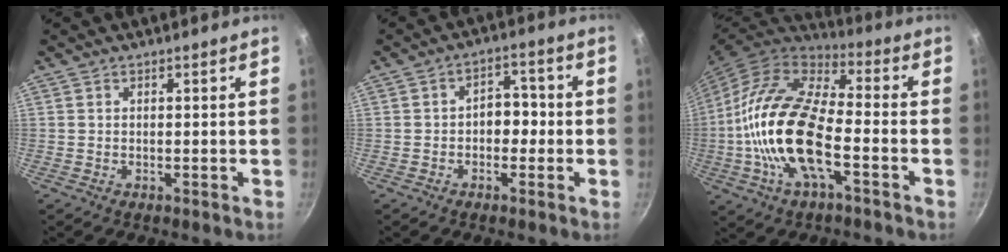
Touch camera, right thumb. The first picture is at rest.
{"total": 5.2, "force": [-0.8, 3.7, 3.5], "torque": [-0.021, 0.023, -0.022]}
{"total": 20.6, "force": [-4.4, 9.0, 18.0], "torque": [-0.370, 0.028, -0.082]}